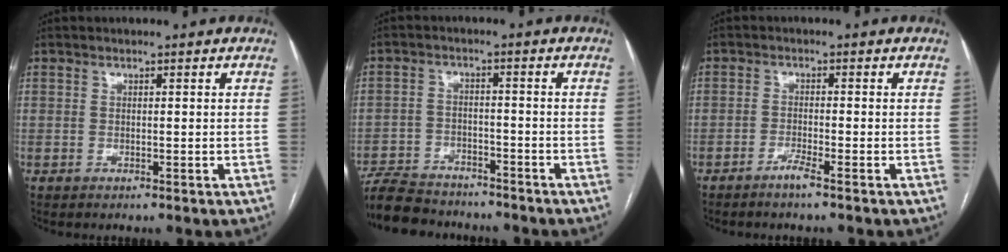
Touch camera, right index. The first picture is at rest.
{"total": 11.6, "force": [-10.2, 4.1, 3.6], "torque": [-0.072, 0.004, -0.159]}
{"total": 2.2, "force": [-1.8, -0.4, 1.3], "torque": [-0.033, -0.003, -0.037]}